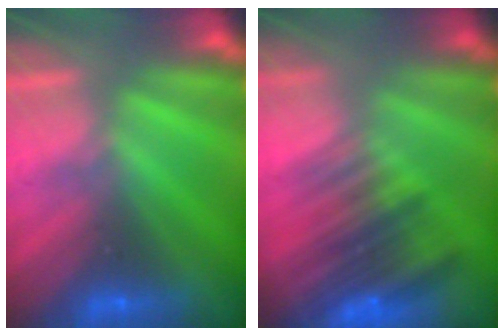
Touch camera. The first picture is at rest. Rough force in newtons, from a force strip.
{"total": 6.9}